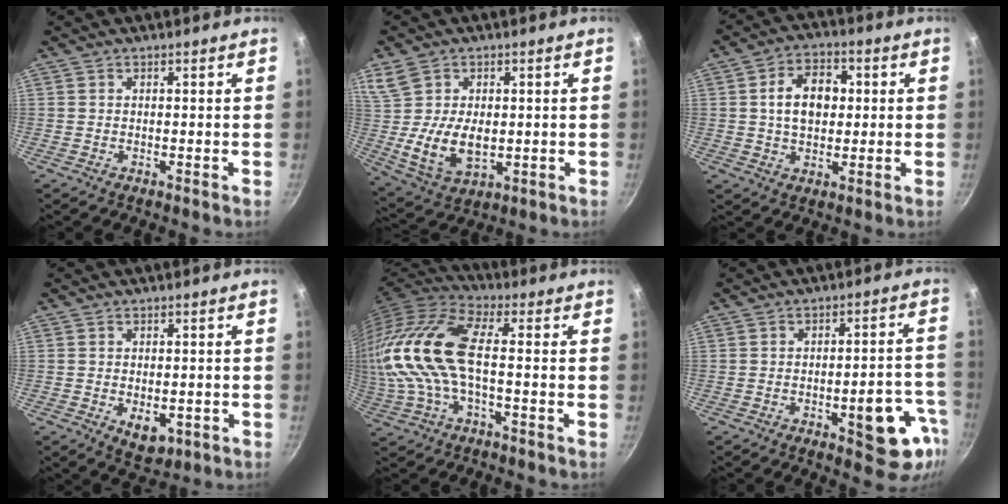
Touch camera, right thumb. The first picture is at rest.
{"total": 11.1, "force": [0.7, 7.1, 8.5], "torque": [-0.147, -0.021, 0.021]}
{"total": 9.9, "force": [1.3, 6.8, 7.0], "torque": [-0.090, 0.013, 0.014]}
{"total": 5.6, "force": [-1.5, 3.4, 4.2], "torque": [-0.049, -0.001, -0.012]}
{"total": 18.7, "force": [-0.4, 8.0, 16.9], "torque": [-0.362, 0.017, -0.022]}
{"total": 13.0, "force": [-5.1, 5.0, 10.8], "torque": [-0.086, 0.031, -0.063]}